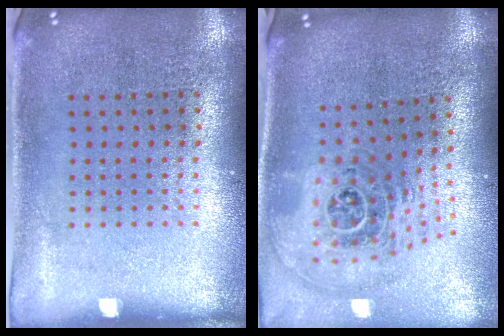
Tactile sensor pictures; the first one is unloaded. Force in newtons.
{"total": 2.0, "press": 1.5, "slide": 1.3}